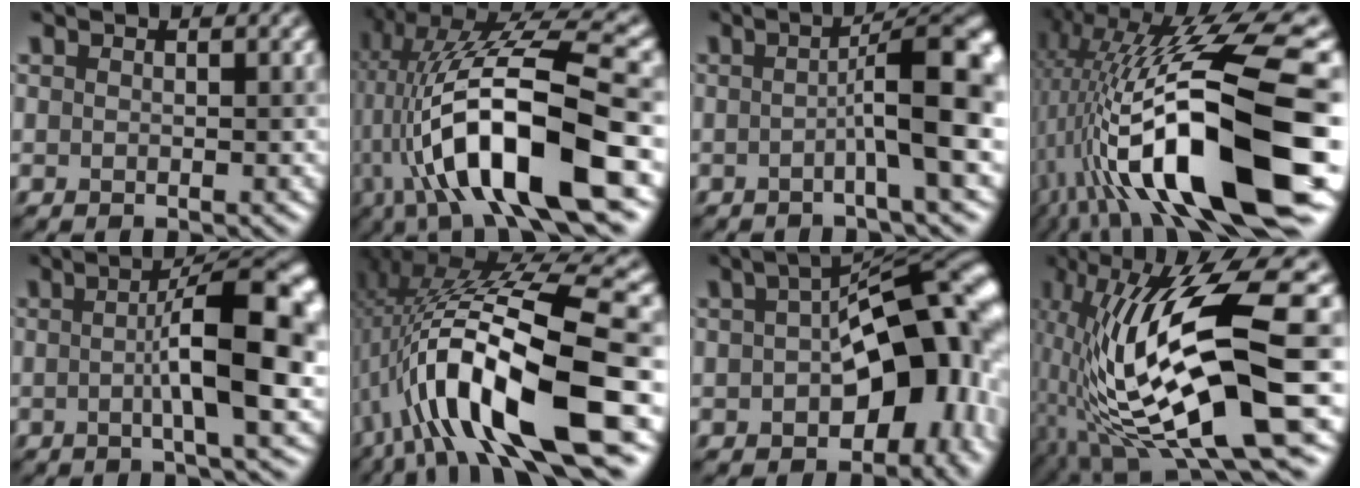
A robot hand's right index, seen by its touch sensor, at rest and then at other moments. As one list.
[{"total": 14.4, "force": [-2.8, 3.7, 13.7], "torque": [-0.233, 0.016, -0.046]}, {"total": 7.3, "force": [-0.5, 1.1, 7.2], "torque": [-0.100, 0.019, -0.017]}, {"total": 17.0, "force": [-3.5, 4.5, 16.0], "torque": [-0.273, 0.014, -0.053]}, {"total": 8.7, "force": [0.0, 1.7, 8.5], "torque": [-0.121, 0.007, -0.002]}, {"total": 13.5, "force": [-3.6, 3.1, 12.7], "torque": [-0.226, 0.012, -0.056]}, {"total": 13.7, "force": [-1.4, 7.7, 11.2], "torque": [-0.136, 0.005, -0.020]}, {"total": 15.2, "force": [-2.3, 3.3, 14.6], "torque": [-0.276, 0.011, -0.028]}]